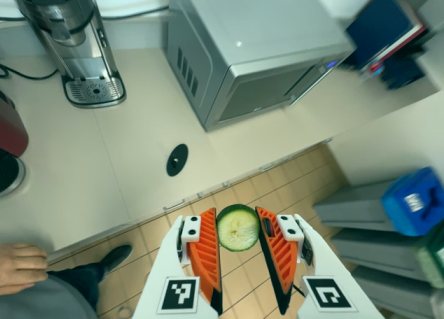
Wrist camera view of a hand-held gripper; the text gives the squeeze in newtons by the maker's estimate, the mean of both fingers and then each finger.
{"total": 8.2, "left": 8.0, "right": 8.3}